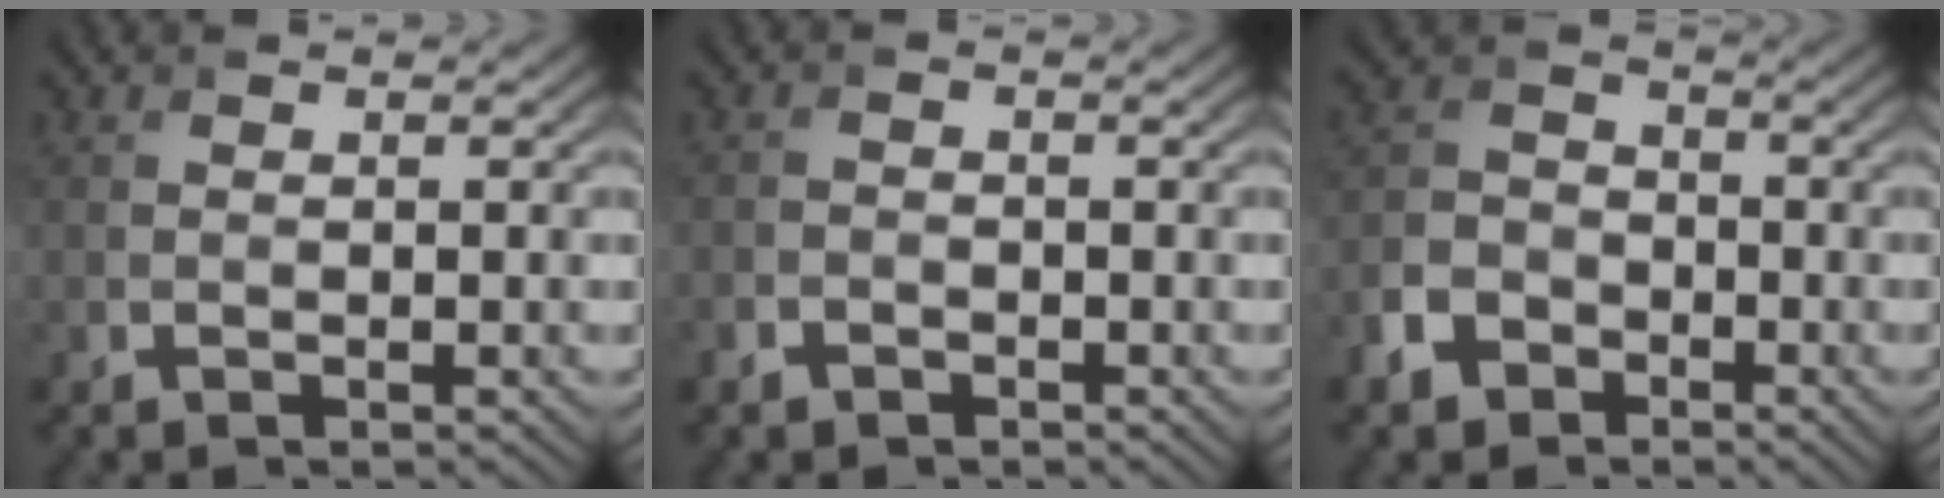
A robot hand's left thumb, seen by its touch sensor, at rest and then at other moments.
{"total": 1.7, "force": [-1.3, 1.1, 0.4], "torque": [-0.006, -0.001, -0.030]}
{"total": 5.5, "force": [-3.4, 3.8, 2.1], "torque": [-0.053, 0.000, -0.082]}